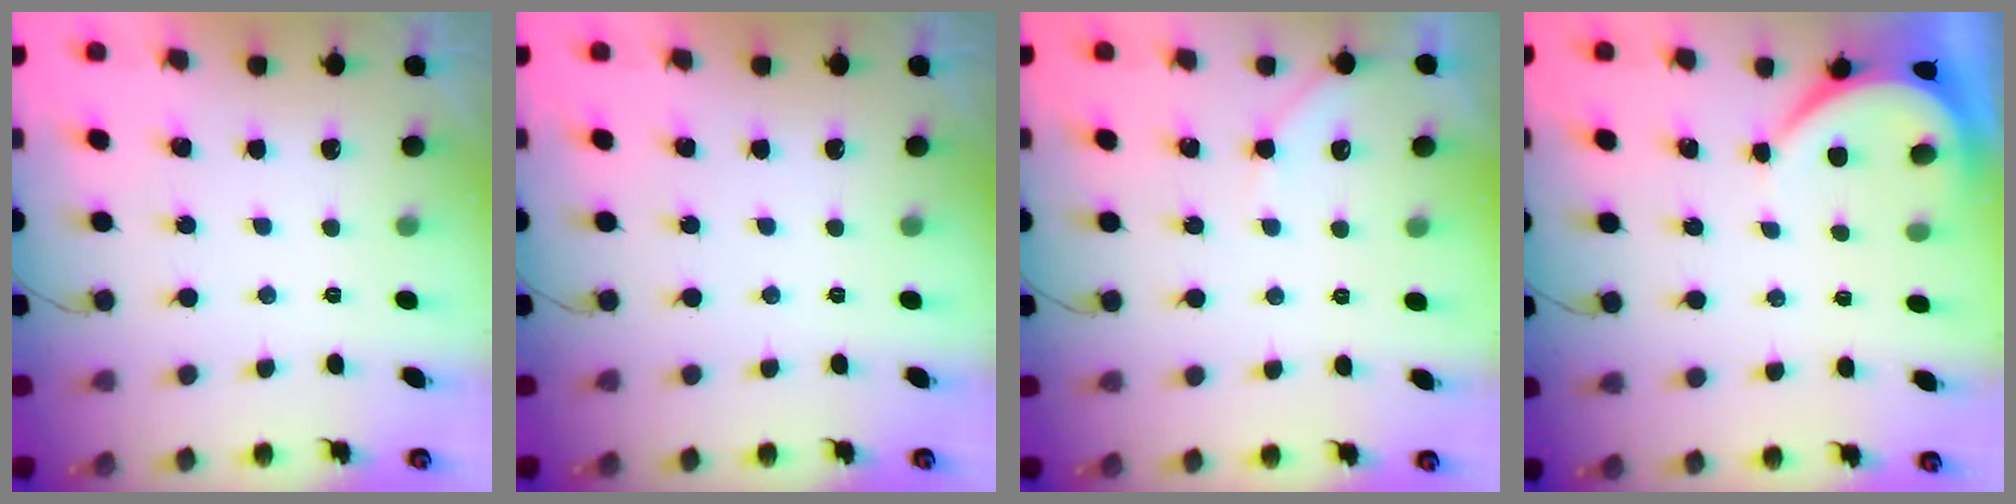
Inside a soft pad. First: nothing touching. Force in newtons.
{"total": 0.0}
{"total": 3.3, "press": 3.3, "slide": 0.4}
{"total": 4.0, "press": 3.9, "slide": 0.7}